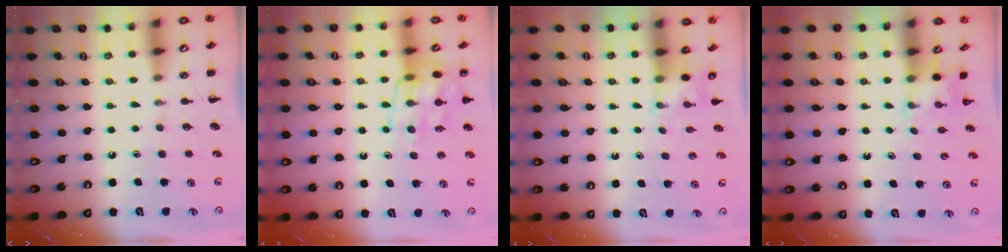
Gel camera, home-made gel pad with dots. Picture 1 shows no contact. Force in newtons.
{"total": 15.3, "press": 15.0, "slide": 3.0}
{"total": 2.2, "press": 2.1, "slide": 0.7}
{"total": 2.2, "press": 2.1, "slide": 0.7}